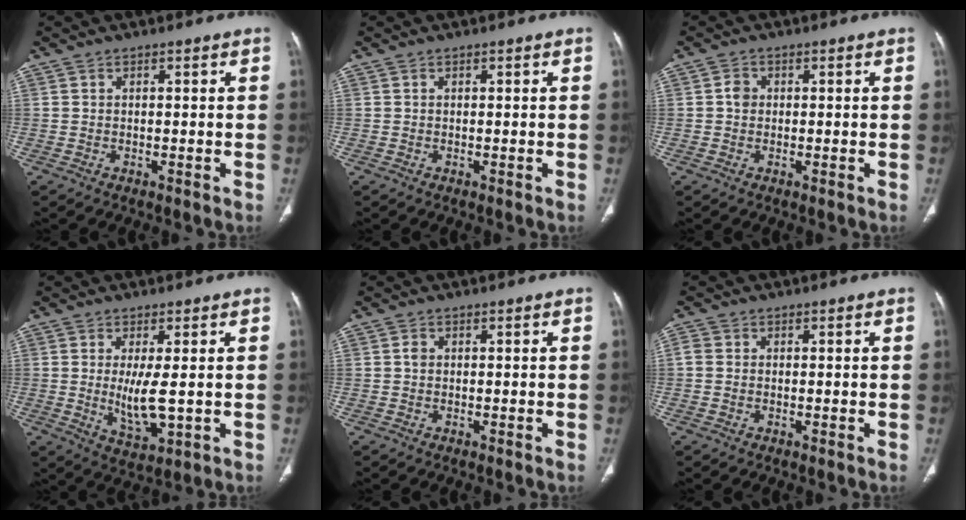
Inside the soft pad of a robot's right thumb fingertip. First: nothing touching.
{"total": 0.0}
{"total": 2.0, "force": [0.1, 1.7, 1.0], "torque": [-0.009, 0.004, -0.001]}
{"total": 7.2, "force": [0.1, 2.4, 6.8], "torque": [-0.130, -0.023, 0.010]}
{"total": 0.9, "force": [0.1, 0.8, 0.5], "torque": [-0.008, 0.002, -0.001]}
{"total": 1.7, "force": [0.0, 1.4, 0.9], "torque": [-0.018, 0.001, -0.003]}